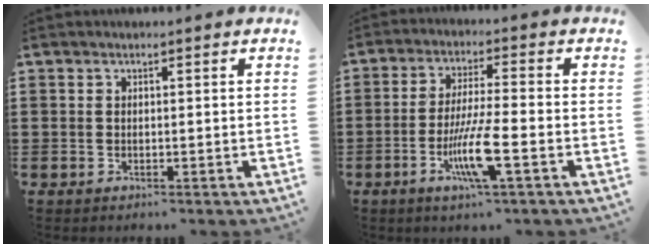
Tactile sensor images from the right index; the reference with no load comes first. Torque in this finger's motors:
{"motor_torque": [2.14, 0.00, 0.74, 0.12]}